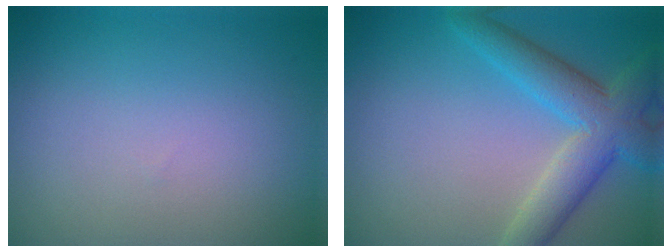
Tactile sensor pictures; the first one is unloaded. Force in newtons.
{"total": 5.8, "press": 5.8, "slide": 0.2}